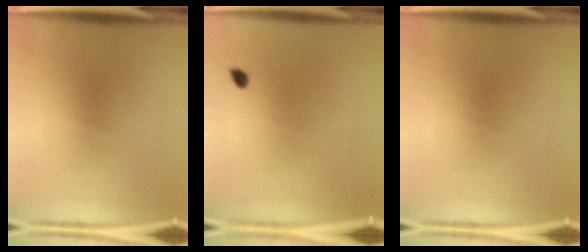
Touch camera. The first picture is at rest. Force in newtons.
{"total": 0.9}
{"total": 0.0}